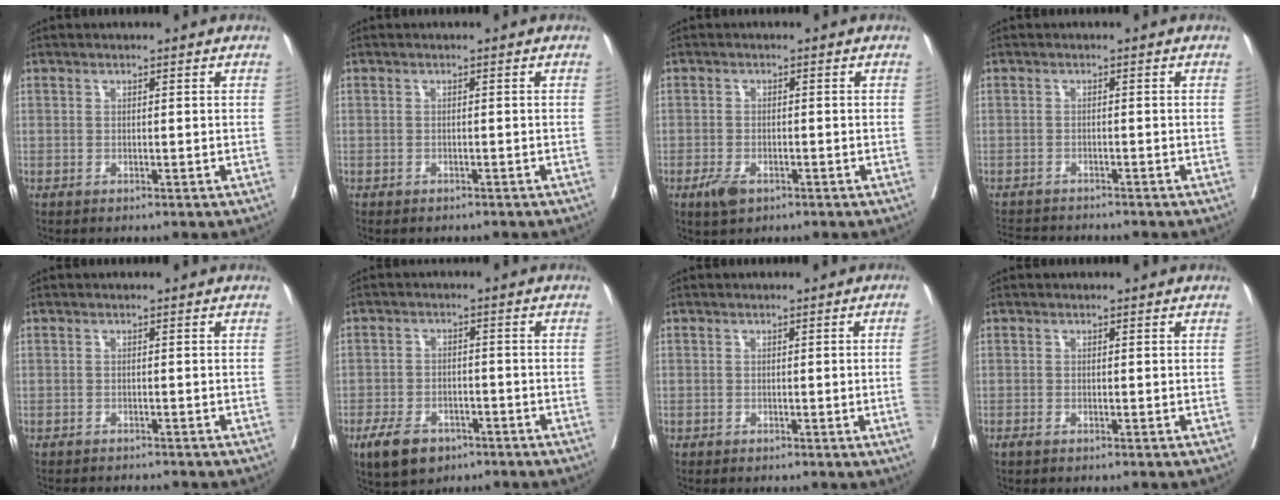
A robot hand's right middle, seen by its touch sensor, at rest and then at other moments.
{"total": 1.6, "force": [-1.4, 0.6, 0.5], "torque": [-0.010, -0.002, -0.019]}
{"total": 3.2, "force": [-1.8, 1.5, 2.2], "torque": [-0.044, -0.003, -0.028]}
{"total": 4.6, "force": [-4.6, 0.1, 0.6], "torque": [-0.003, -0.014, -0.076]}
{"total": 3.2, "force": [-3.2, 0.2, 0.5], "torque": [-0.003, -0.007, -0.046]}
{"total": 6.8, "force": [-4.2, 3.9, 3.6], "torque": [-0.070, -0.002, -0.069]}
{"total": 2.2, "force": [-0.3, -0.7, 2.1], "torque": [-0.026, -0.003, -0.003]}
{"total": 0.7, "force": [-0.6, 0.1, 0.5], "torque": [-0.012, -0.002, -0.011]}